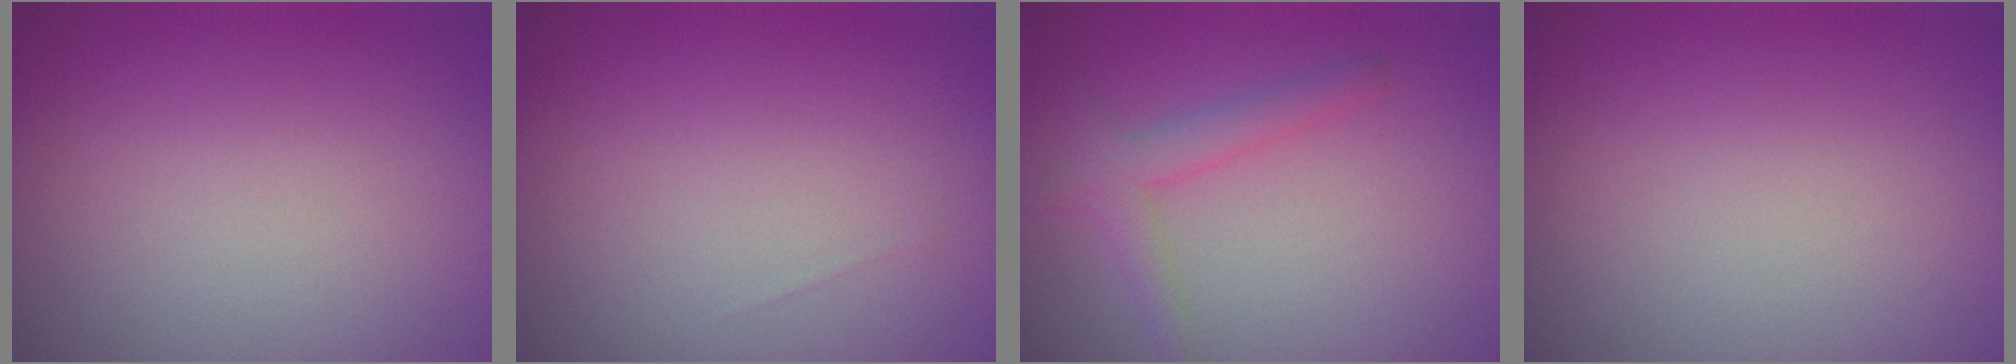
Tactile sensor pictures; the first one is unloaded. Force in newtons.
{"total": 0.0}
{"total": 2.5, "press": 2.5, "slide": 0.1}
{"total": 0.0}